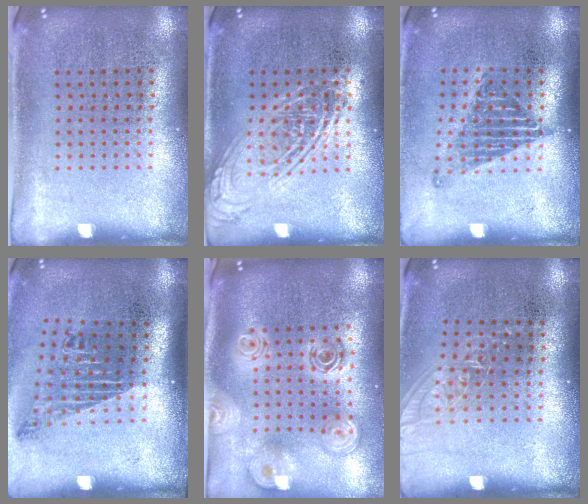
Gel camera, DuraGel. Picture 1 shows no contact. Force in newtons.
{"total": 2.5, "press": 2.5, "slide": 0.3}
{"total": 1.3, "press": 1.1, "slide": 0.7}
{"total": 1.8, "press": 1.2, "slide": 1.3}
{"total": 2.6, "press": 1.9, "slide": 1.8}
{"total": 1.0, "press": 1.0, "slide": 0.3}